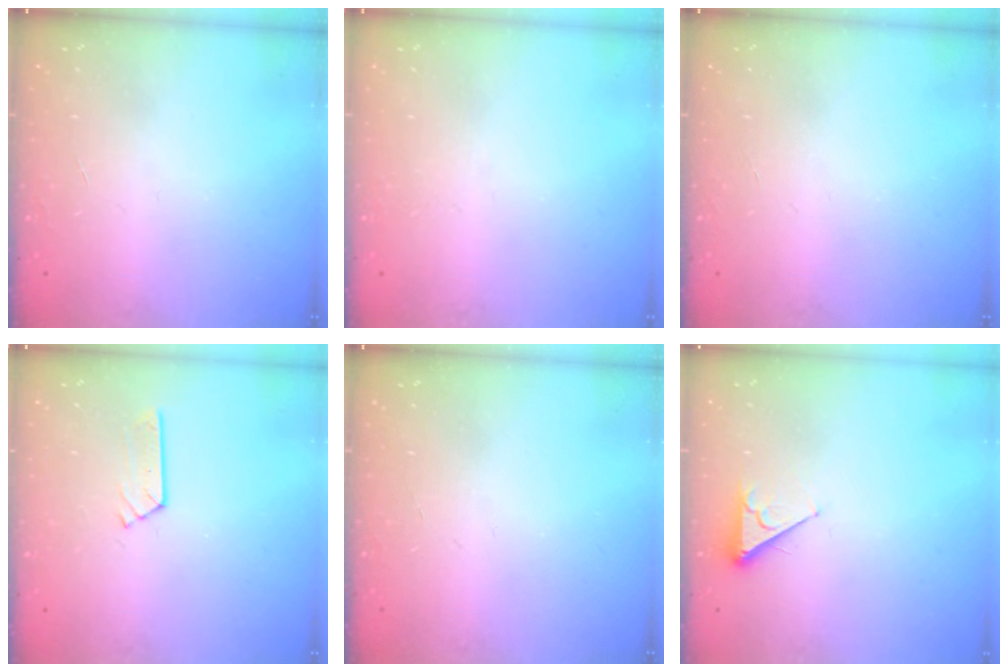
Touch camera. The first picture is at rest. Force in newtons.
{"total": 2.7, "press": 2.6, "slide": 0.5}
{"total": 0.0}
{"total": 2.9, "press": 2.9, "slide": 0.3}
{"total": 0.0}
{"total": 3.5, "press": 3.5, "slide": 0.7}